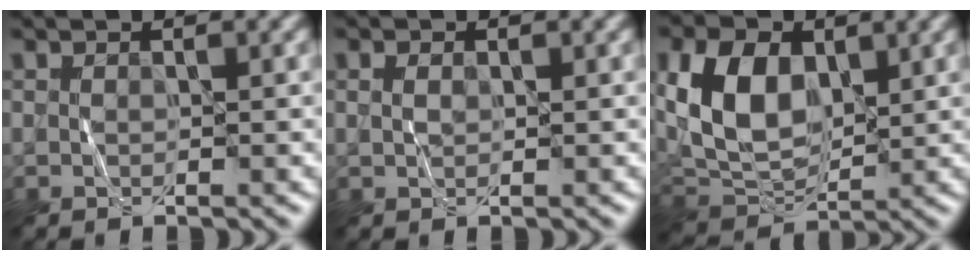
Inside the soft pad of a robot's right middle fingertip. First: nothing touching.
{"total": 1.0, "force": [0.2, 0.7, 0.7], "torque": [-0.014, 0.003, 0.006]}
{"total": 8.1, "force": [1.6, 5.4, 5.8], "torque": [-0.133, 0.002, 0.028]}